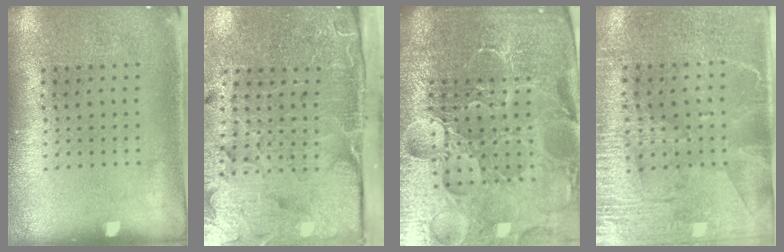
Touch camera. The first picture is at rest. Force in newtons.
{"total": 5.1, "press": 3.9, "slide": 3.3}
{"total": 6.7, "press": 5.9, "slide": 3.2}
{"total": 3.0, "press": 2.7, "slide": 1.3}